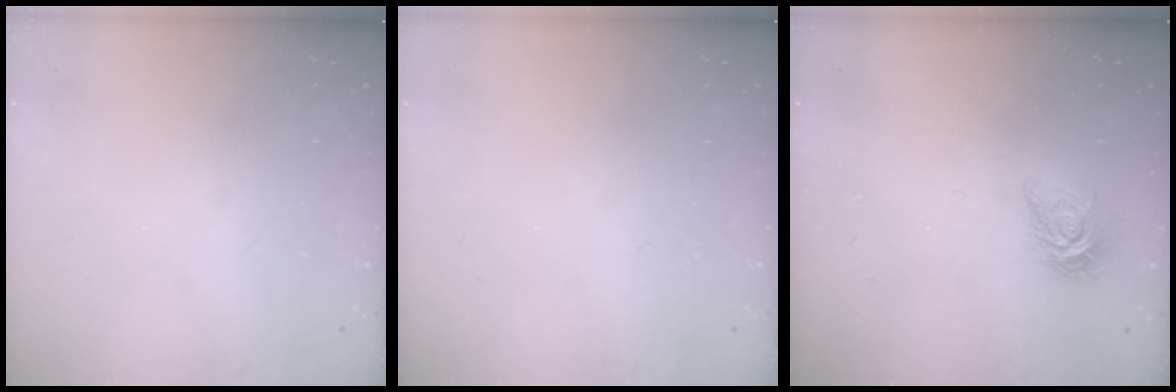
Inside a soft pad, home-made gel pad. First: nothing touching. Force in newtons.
{"total": 0.0}
{"total": 9.1, "press": 9.1, "slide": 0.2}